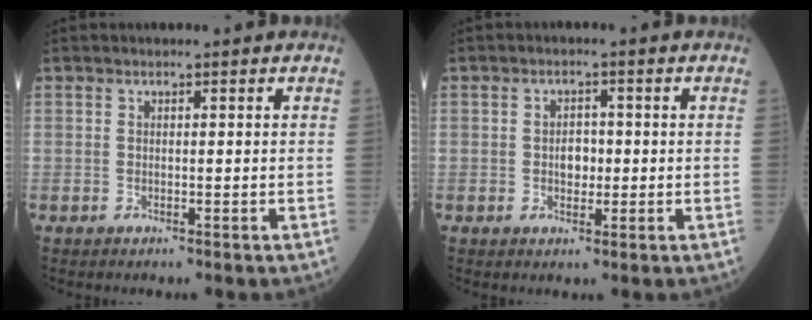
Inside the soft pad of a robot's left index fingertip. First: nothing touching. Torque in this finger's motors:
{"motor_torque": [0.20, 0.10, 0.05, 0.01]}